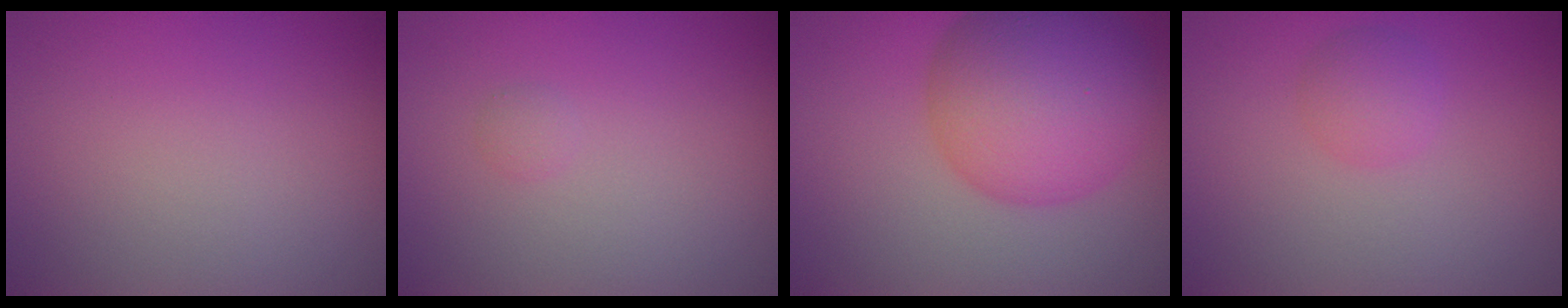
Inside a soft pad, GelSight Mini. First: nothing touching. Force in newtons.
{"total": 0.6, "press": 0.6, "slide": 0.0}
{"total": 9.9, "press": 9.9, "slide": 0.2}
{"total": 1.9, "press": 1.9, "slide": 0.1}